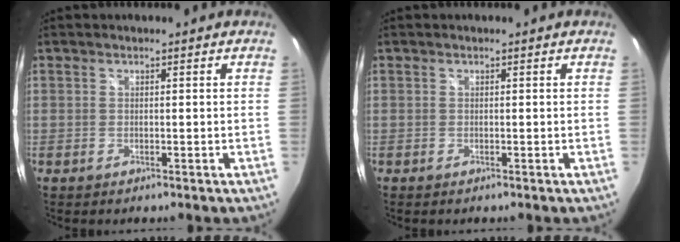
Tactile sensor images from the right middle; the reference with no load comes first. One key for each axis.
{"total": 0.0}